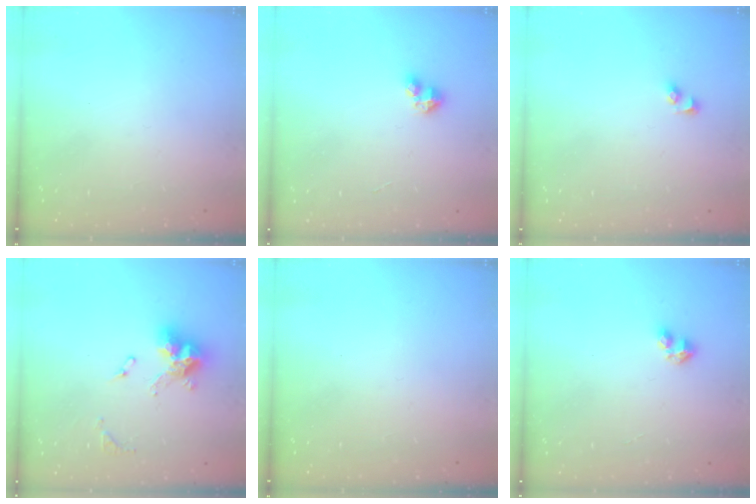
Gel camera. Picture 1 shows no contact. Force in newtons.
{"total": 2.8, "press": 2.8, "slide": 0.2}
{"total": 2.3, "press": 2.3, "slide": 0.2}
{"total": 11.0, "press": 10.9, "slide": 0.8}
{"total": 0.0}
{"total": 3.2, "press": 3.2, "slide": 0.5}